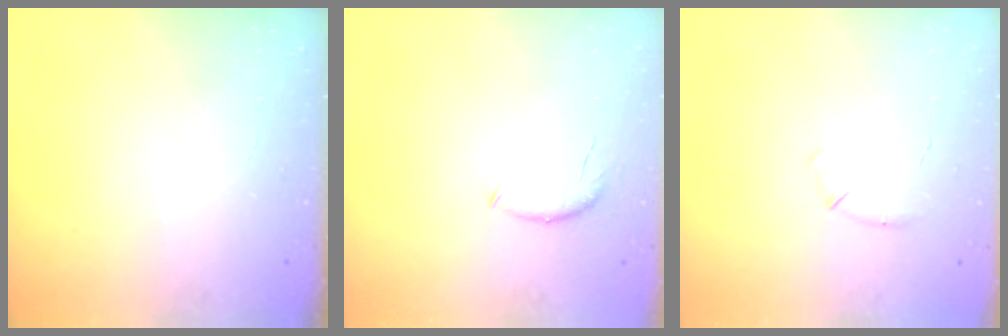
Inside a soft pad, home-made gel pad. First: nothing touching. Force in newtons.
{"total": 6.5, "press": 6.4, "slide": 0.8}
{"total": 5.5, "press": 5.2, "slide": 1.6}